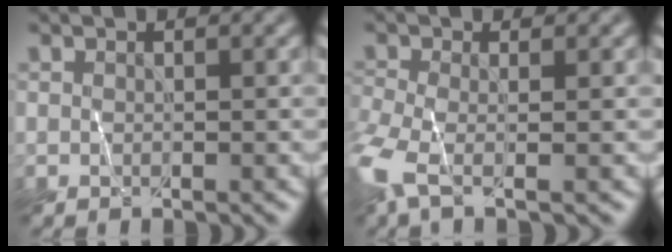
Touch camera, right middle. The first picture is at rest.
{"total": 4.4, "force": [-1.9, 1.6, 3.7], "torque": [-0.097, -0.011, -0.049]}